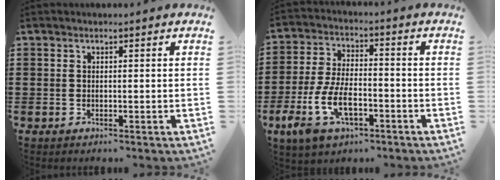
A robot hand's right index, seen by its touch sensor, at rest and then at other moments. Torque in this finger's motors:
{"motor_torque": [1.63, 0.51, 0.51, 0.21]}